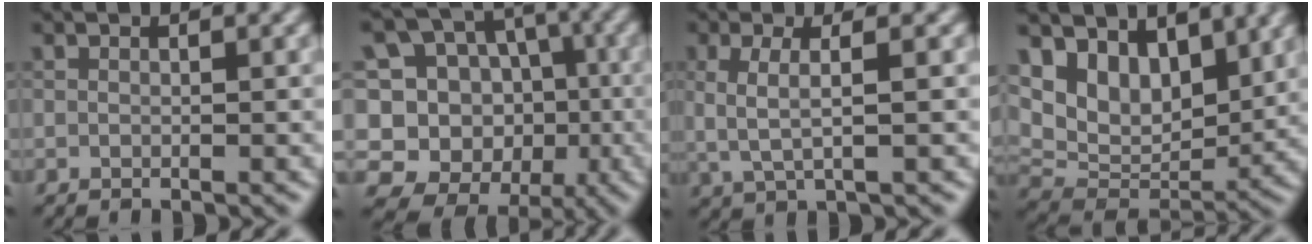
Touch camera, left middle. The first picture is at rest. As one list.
[{"total": 11.8, "force": [-1.8, 11.0, 4.1], "torque": [-0.109, 0.028, -0.019]}, {"total": 3.1, "force": [0.3, 0.9, 2.9], "torque": [-0.056, -0.001, 0.005]}, {"total": 7.4, "force": [4.2, 4.7, 3.9], "torque": [-0.072, -0.014, 0.069]}]